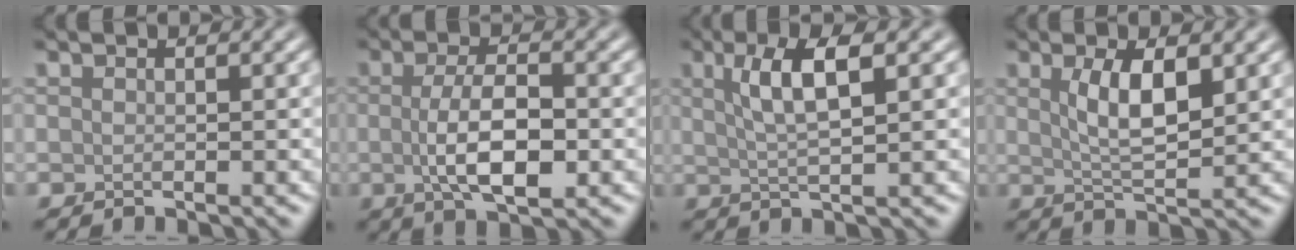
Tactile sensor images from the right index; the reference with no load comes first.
{"total": 5.7, "force": [-0.6, 2.3, 5.2], "torque": [-0.101, -0.003, -0.010]}
{"total": 4.9, "force": [1.7, 1.2, 4.5], "torque": [-0.080, 0.002, 0.030]}
{"total": 4.3, "force": [1.4, 1.4, 3.8], "torque": [-0.077, -0.001, 0.027]}